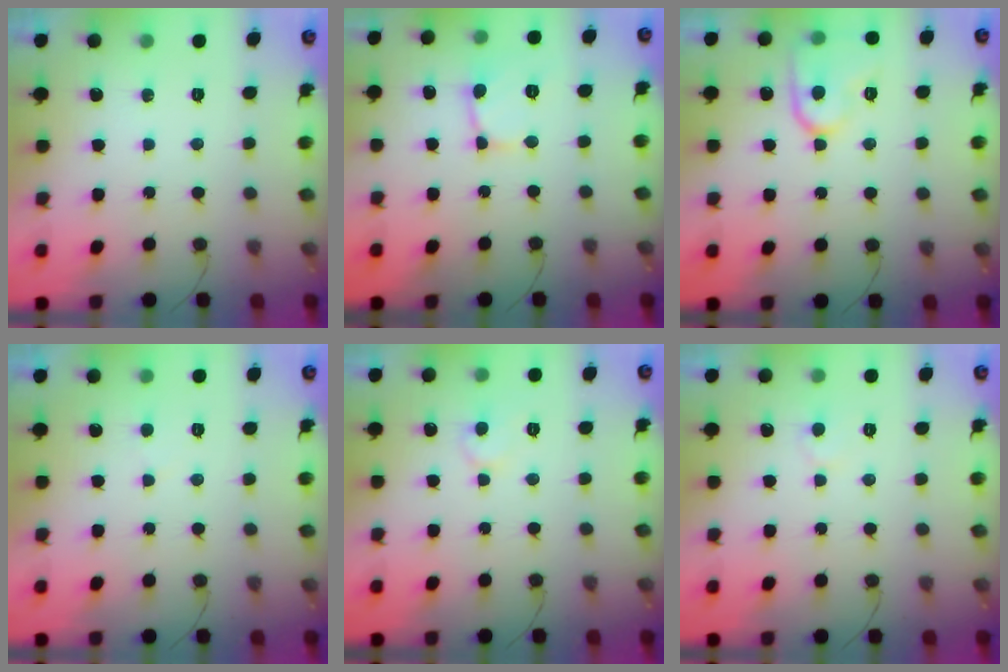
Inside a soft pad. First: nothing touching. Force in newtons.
{"total": 2.8, "press": 2.8, "slide": 0.3}
{"total": 11.7, "press": 11.6, "slide": 1.3}
{"total": 2.3, "press": 2.3, "slide": 0.3}
{"total": 6.1, "press": 6.1, "slide": 0.4}
{"total": 4.9, "press": 4.9, "slide": 0.5}